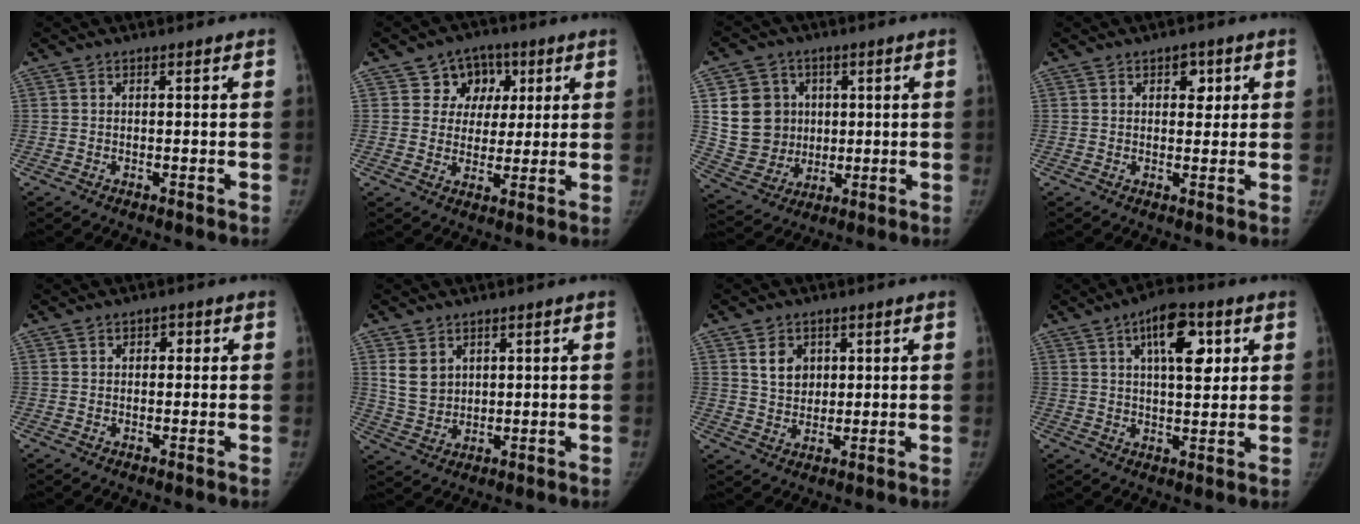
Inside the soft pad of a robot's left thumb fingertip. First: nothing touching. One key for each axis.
{"total": 8.4, "fx": 3.3, "fy": 7.3, "fz": 2.4, "tx": 0.009, "ty": -0.004, "tz": 0.049}
{"total": 13.2, "fx": 2.6, "fy": 11.9, "fz": 5.1, "tx": -0.064, "ty": -0.005, "tz": 0.062}
{"total": 3.5, "fx": 1.4, "fy": 2.4, "fz": 2.1, "tx": -0.004, "ty": -0.004, "tz": 0.016}
{"total": 2.0, "fx": 0.6, "fy": 1.5, "fz": 1.1, "tx": -0.002, "ty": 0.002, "tz": 0.004}
{"total": 5.9, "fx": 2.5, "fy": 4.5, "fz": 2.9, "tx": -0.041, "ty": -0.015, "tz": 0.062}
{"total": 5.5, "fx": 2.2, "fy": 4.3, "fz": 2.7, "tx": -0.023, "ty": -0.015, "tz": 0.044}
{"total": 11.2, "fx": 4.4, "fy": 4.9, "fz": 9.0, "tx": -0.113, "ty": -0.010, "tz": 0.064}